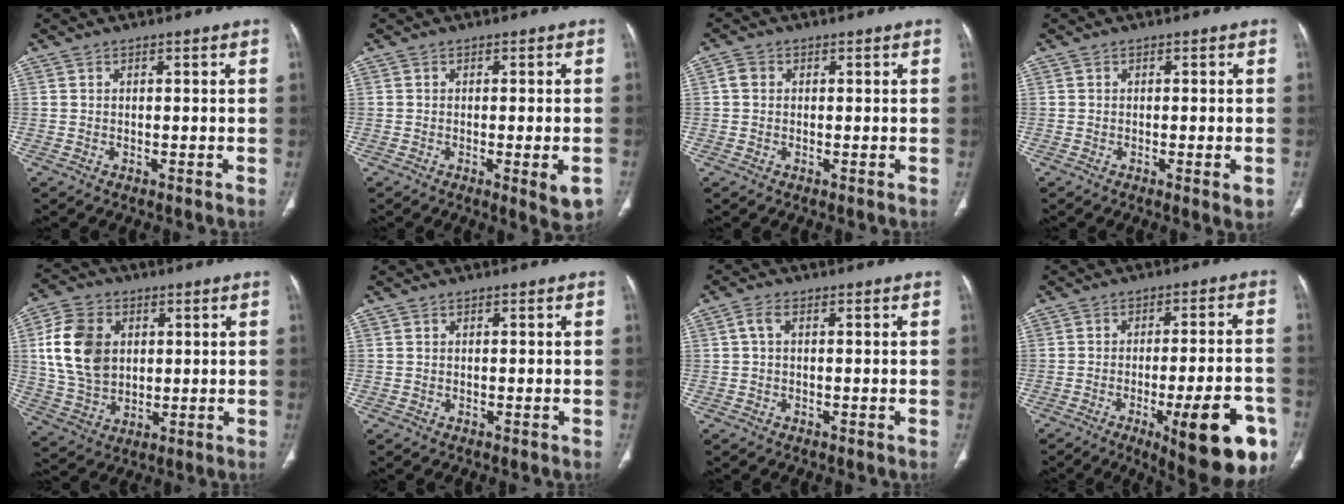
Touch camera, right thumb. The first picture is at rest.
{"total": 5.1, "force": [-1.8, 1.2, 4.6], "torque": [-0.055, -0.007, -0.020]}
{"total": 2.1, "force": [0.3, 1.8, 1.0], "torque": [-0.016, 0.006, 0.004]}
{"total": 2.7, "force": [-0.8, 0.6, 2.5], "torque": [-0.035, -0.008, -0.009]}
{"total": 13.7, "force": [2.9, 10.2, 8.7], "torque": [-0.146, -0.004, 0.059]}
{"total": 0.0}
{"total": 1.9, "force": [0.2, 0.9, 1.6], "torque": [-0.034, 0.004, 0.001]}
{"total": 18.2, "force": [-7.8, 4.8, 15.7], "torque": [-0.159, 0.027, -0.096]}